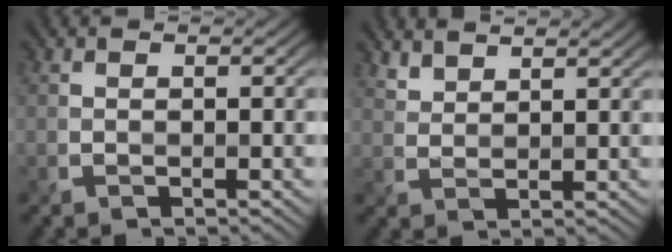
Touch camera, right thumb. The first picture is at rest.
{"total": 3.1, "force": [2.8, 0.9, 1.1], "torque": [-0.026, -0.003, 0.067]}